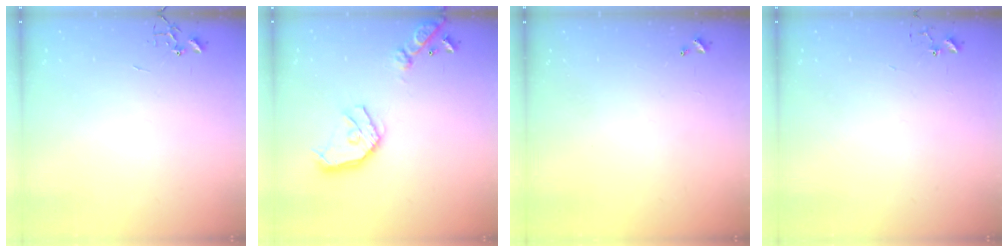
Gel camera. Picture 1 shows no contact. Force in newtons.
{"total": 16.6, "press": 16.4, "slide": 2.5}
{"total": 0.0}
{"total": 3.1, "press": 3.1, "slide": 0.3}